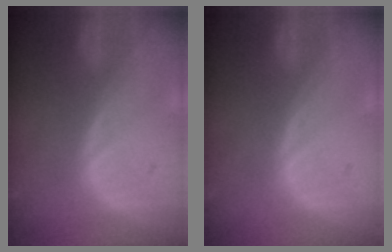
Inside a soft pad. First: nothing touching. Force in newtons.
{"total": 0.0}